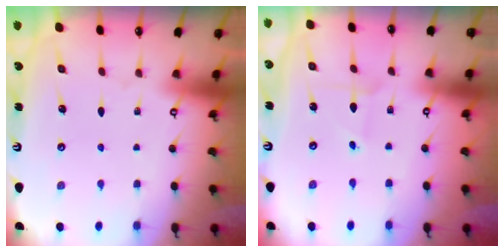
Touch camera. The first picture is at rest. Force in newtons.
{"total": 3.1, "press": 3.1, "slide": 0.1}